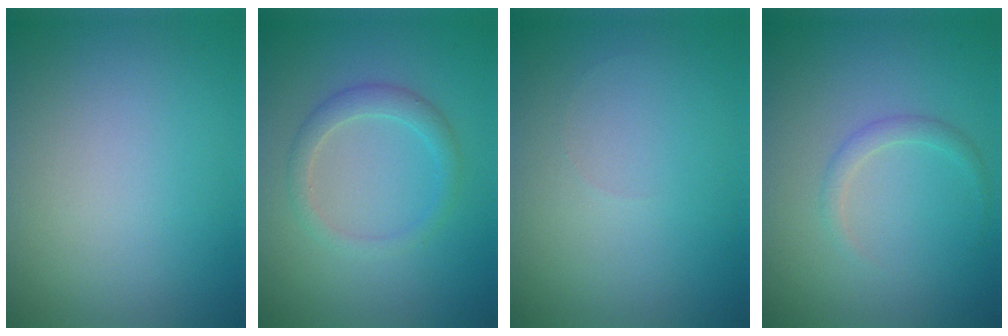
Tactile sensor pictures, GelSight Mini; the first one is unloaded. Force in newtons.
{"total": 2.2, "press": 2.2, "slide": 0.2}
{"total": 0.0}
{"total": 1.2, "press": 1.2, "slide": 0.1}